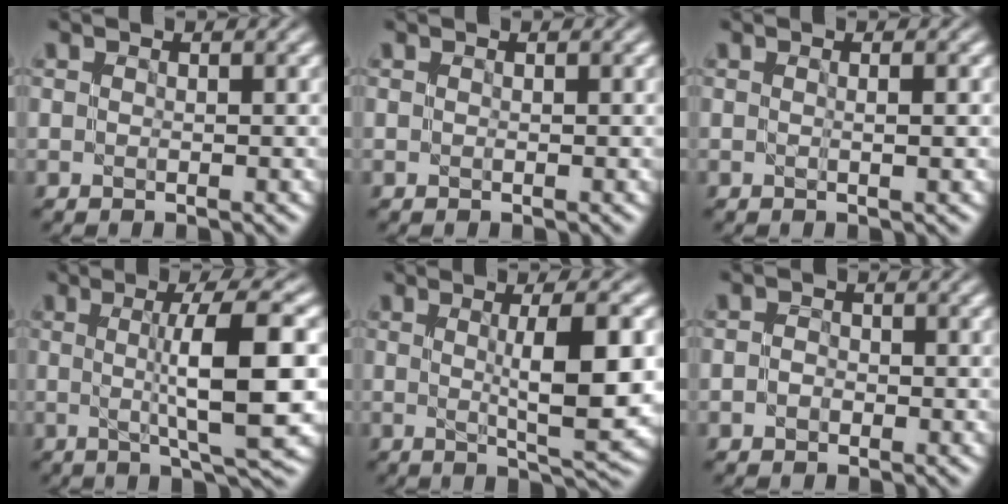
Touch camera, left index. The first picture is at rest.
{"total": 0.0}
{"total": 1.0, "force": [0.0, 0.2, 1.0], "torque": [-0.011, 0.002, -0.003]}
{"total": 8.8, "force": [0.3, 1.7, 8.6], "torque": [-0.118, 0.003, 0.005]}
{"total": 7.2, "force": [0.5, 1.5, 7.0], "torque": [-0.095, 0.002, 0.011]}
{"total": 1.1, "force": [-0.4, 0.9, 0.5], "torque": [-0.009, 0.002, -0.012]}